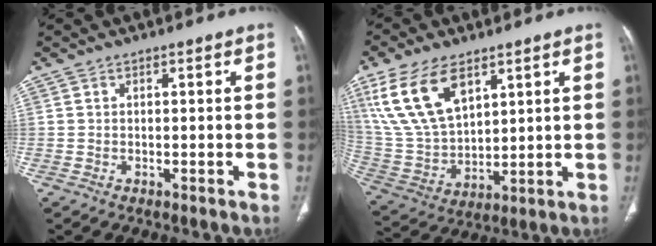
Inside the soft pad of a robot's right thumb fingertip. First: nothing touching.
{"total": 16.7, "force": [8.7, 8.9, 11.1], "torque": [-0.211, -0.026, 0.184]}